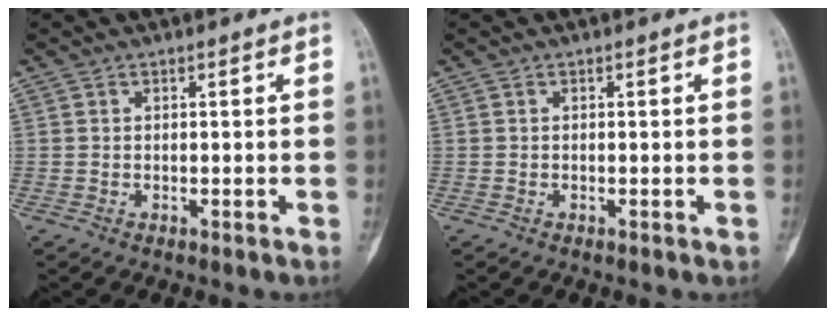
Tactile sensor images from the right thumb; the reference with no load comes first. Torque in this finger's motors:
{"motor_torque": [0.36, 0.12, 0.09, -0.06, 0.12]}